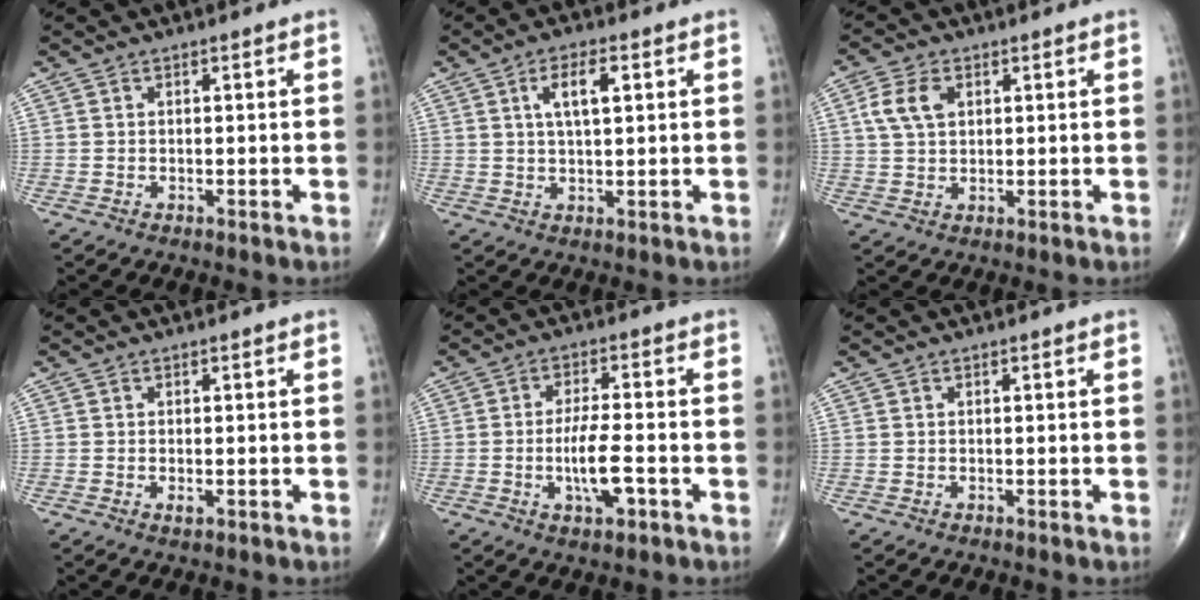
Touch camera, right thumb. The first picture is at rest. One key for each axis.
{"total": 6.1, "fx": 2.0, "fy": 2.3, "fz": 5.2, "tx": -0.090, "ty": -0.001, "tz": 0.035}
{"total": 6.1, "fx": 1.9, "fy": 3.9, "fz": 4.3, "tx": -0.086, "ty": 0.004, "tz": 0.034}
{"total": 1.0, "fx": -0.3, "fy": 0.4, "fz": 0.8, "tx": -0.014, "ty": -0.002, "tz": -0.006}
{"total": 7.5, "fx": -2.2, "fy": 2.3, "fz": 6.8, "tx": -0.123, "ty": 0.007, "tz": -0.040}
{"total": 0.0}